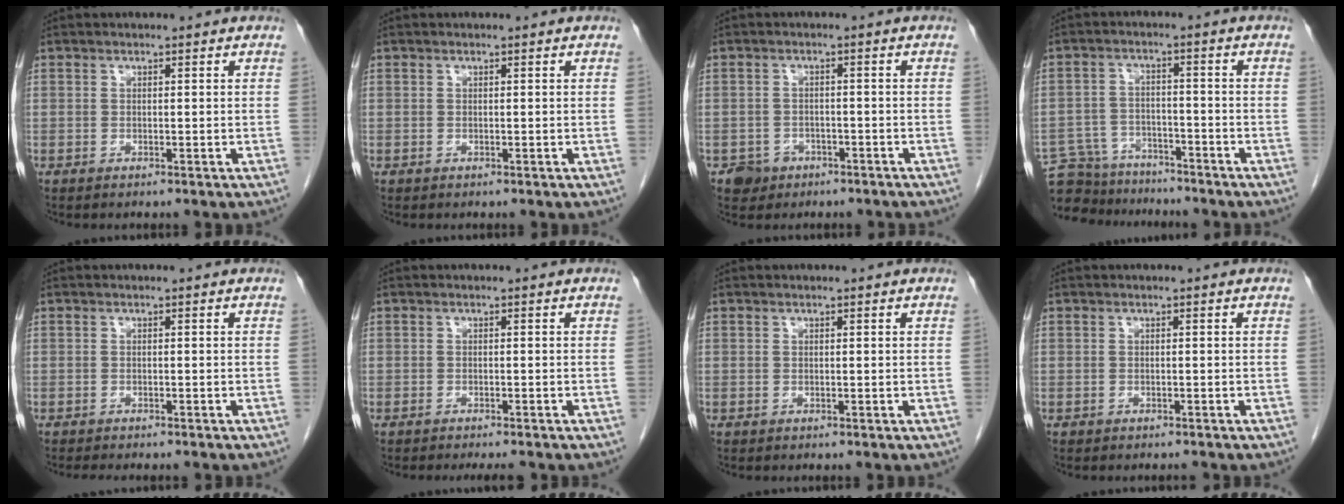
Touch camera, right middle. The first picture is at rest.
{"total": 0.0}
{"total": 3.4, "force": [-2.1, 2.7, 0.3], "torque": [-0.003, 0.011, -0.028]}
{"total": 10.8, "force": [-9.9, 4.2, 1.3], "torque": [-0.030, 0.018, -0.152]}
{"total": 4.7, "force": [-4.1, 0.9, 2.2], "torque": [-0.027, -0.009, -0.053]}
{"total": 4.4, "force": [-3.9, 0.7, 2.1], "torque": [-0.018, -0.005, -0.050]}
{"total": 0.0}
{"total": 0.6, "force": [-0.6, 0.2, 0.1], "torque": [-0.006, 0.000, -0.010]}